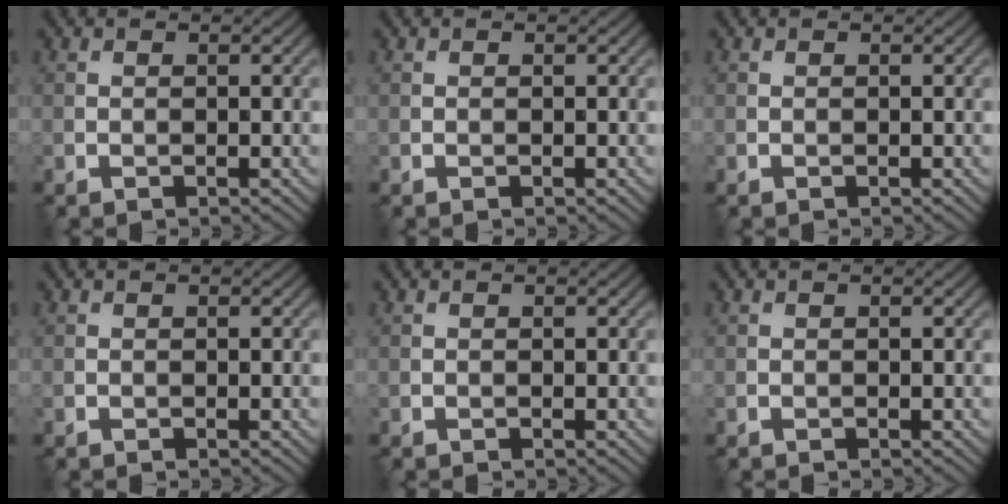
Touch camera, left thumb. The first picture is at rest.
{"total": 0.0}
{"total": 0.0}
{"total": 0.0}
{"total": 0.0}
{"total": 0.0}